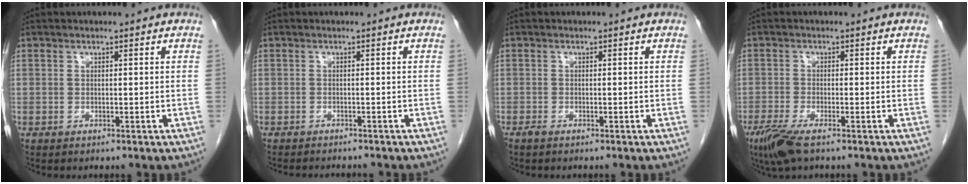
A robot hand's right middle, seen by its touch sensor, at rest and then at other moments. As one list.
[{"total": 4.6, "force": [-4.3, 0.7, 1.5], "torque": [-0.014, -0.006, -0.056]}, {"total": 0.6, "force": [-0.5, 0.1, 0.3], "torque": [-0.014, -0.002, -0.010]}, {"total": 4.9, "force": [-3.2, 0.8, 3.7], "torque": [-0.075, -0.015, -0.060]}]